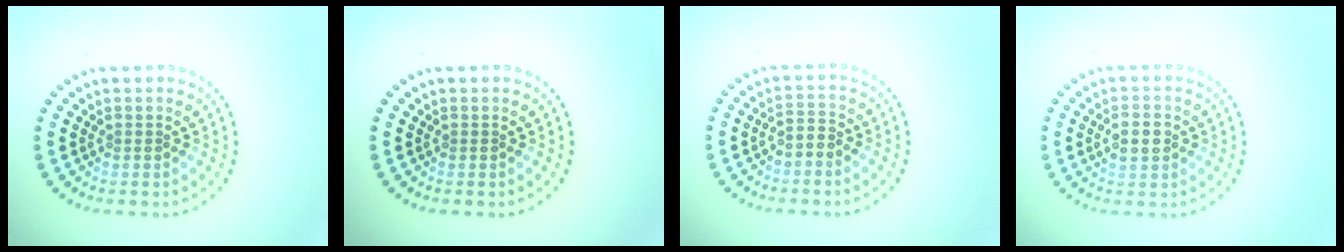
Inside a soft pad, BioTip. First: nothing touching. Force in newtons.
{"total": 0.0}
{"total": 1.6, "press": 1.3, "slide": 1.0}
{"total": 2.6, "press": 2.6, "slide": 0.1}